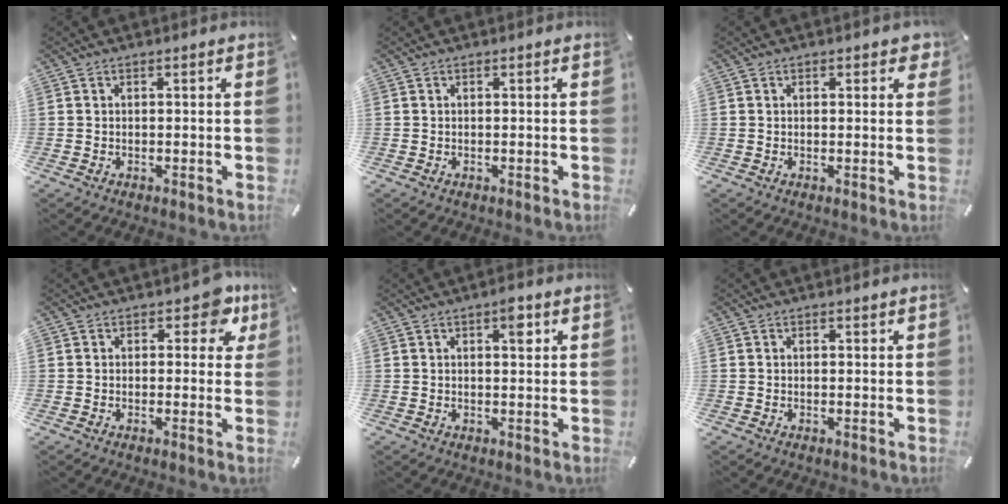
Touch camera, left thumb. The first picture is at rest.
{"total": 0.0}
{"total": 1.7, "force": [0.8, 0.9, 1.1], "torque": [-0.008, -0.001, 0.009]}
{"total": 7.1, "force": [3.6, 4.1, 4.6], "torque": [-0.036, -0.018, 0.055]}
{"total": 3.7, "force": [1.7, 1.6, 2.9], "torque": [-0.031, -0.007, 0.020]}
{"total": 0.6, "force": [0.3, 0.5, 0.2], "torque": [0.005, 0.000, 0.003]}